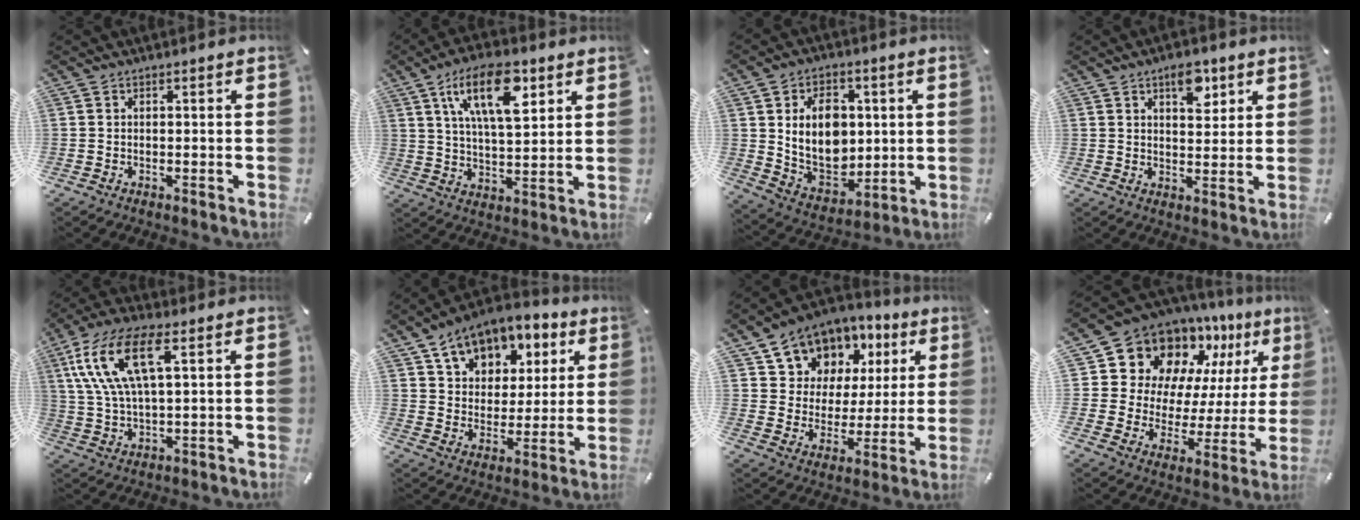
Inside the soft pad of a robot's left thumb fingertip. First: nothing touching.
{"total": 15.2, "force": [7.5, 6.7, 11.3], "torque": [-0.200, -0.013, 0.127]}
{"total": 13.7, "force": [2.4, 10.7, 8.2], "torque": [-0.150, -0.010, 0.046]}
{"total": 7.1, "force": [4.0, 4.0, 4.4], "torque": [-0.041, -0.017, 0.061]}
{"total": 14.9, "force": [6.1, 5.9, 12.2], "torque": [-0.276, -0.002, 0.105]}
{"total": 12.0, "force": [7.8, 8.1, 3.9], "torque": [-0.071, -0.046, 0.146]}
{"total": 11.3, "force": [6.7, 8.9, 2.0], "torque": [-0.052, -0.051, 0.129]}
{"total": 14.1, "force": [10.0, 9.3, 3.5], "torque": [-0.071, -0.096, 0.180]}